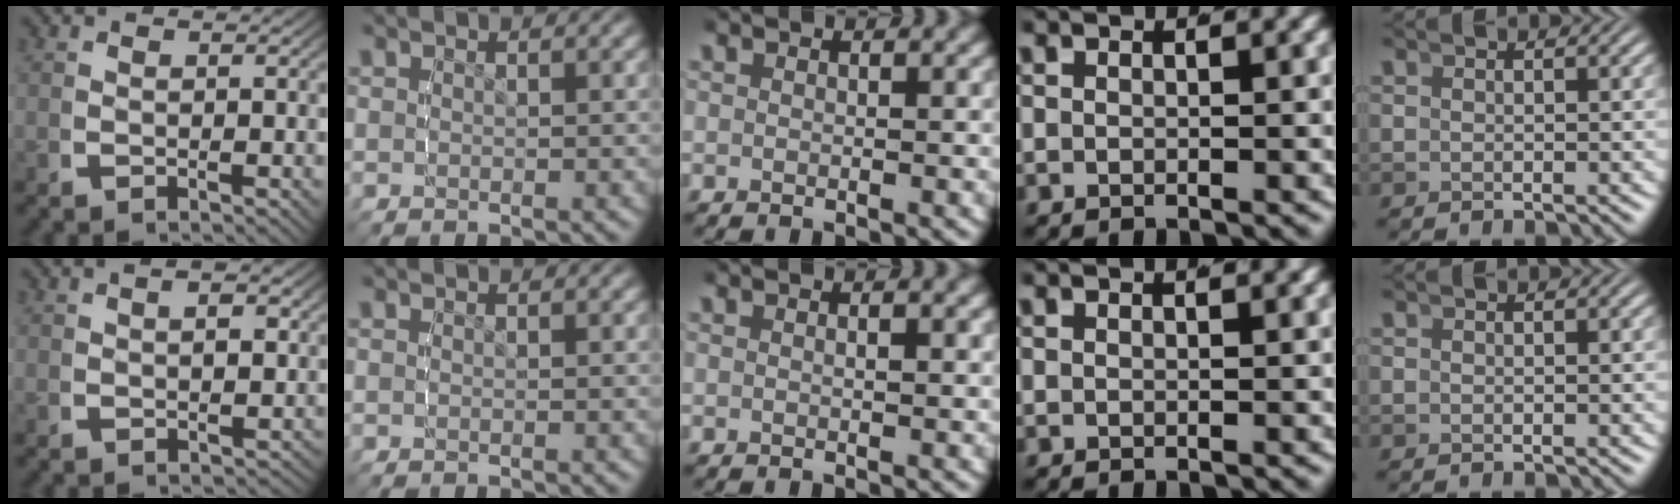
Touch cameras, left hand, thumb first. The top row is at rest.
{"thumb": {"total": 1.6, "force": [-0.2, 1.0, 1.3], "torque": [-0.016, 0.000, -0.002]}, "middle": {"total": 0.6, "force": [0.2, 0.0, 0.5], "torque": [-0.007, 0.001, 0.002]}, "ring": {"total": 0.6, "force": [0.5, -0.1, 0.3], "torque": [0.001, 0.003, 0.006]}}